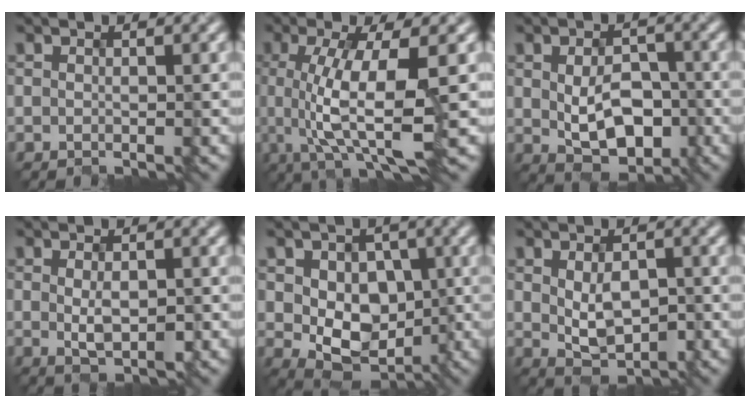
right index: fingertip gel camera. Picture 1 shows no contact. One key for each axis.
{"total": 7.1, "fx": -0.5, "fy": 1.9, "fz": 6.8, "tx": -0.130, "ty": -0.010, "tz": 0.000}
{"total": 5.6, "fx": -1.2, "fy": 3.5, "fz": 4.2, "tx": -0.079, "ty": -0.008, "tz": -0.011}
{"total": 2.2, "fx": -0.5, "fy": 0.8, "fz": 2.0, "tx": -0.042, "ty": -0.004, "tz": 0.001}
{"total": 6.5, "fx": -0.2, "fy": 5.0, "fz": 4.2, "tx": -0.069, "ty": -0.009, "tz": 0.005}
{"total": 3.4, "fx": -0.6, "fy": 2.0, "fz": 2.6, "tx": -0.051, "ty": -0.005, "tz": 0.001}